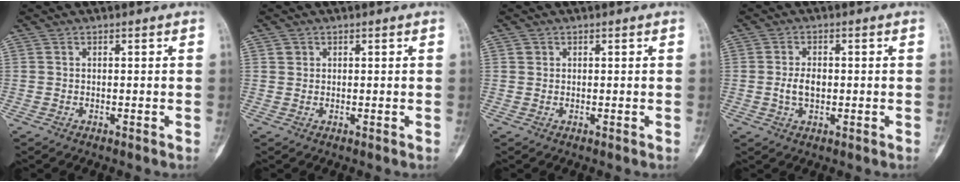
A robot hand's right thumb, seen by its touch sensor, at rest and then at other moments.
{"total": 1.1, "force": [0.5, 1.0, 0.2], "torque": [0.007, 0.000, 0.005]}
{"total": 0.8, "force": [0.3, 0.7, 0.1], "torque": [0.006, 0.001, 0.003]}
{"total": 3.9, "force": [-0.3, 2.4, 3.1], "torque": [-0.056, 0.005, -0.006]}